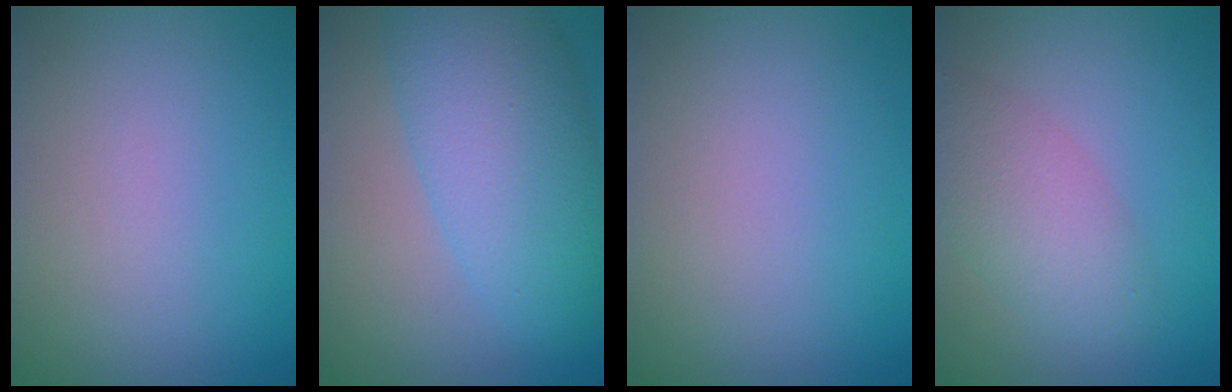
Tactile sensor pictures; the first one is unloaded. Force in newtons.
{"total": 8.6, "press": 8.6, "slide": 0.3}
{"total": 0.0}
{"total": 4.0, "press": 4.0, "slide": 0.0}